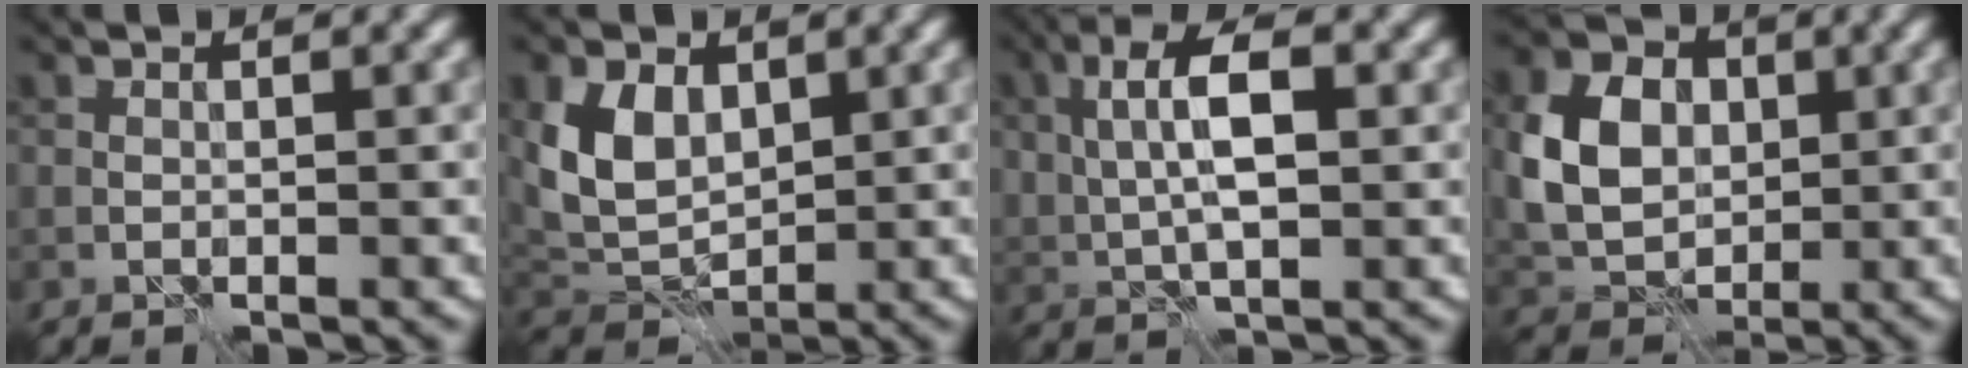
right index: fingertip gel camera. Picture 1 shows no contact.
{"total": 5.0, "force": [1.6, 3.6, 3.1], "torque": [-0.067, -0.004, 0.029]}
{"total": 5.9, "force": [1.1, 2.6, 5.1], "torque": [-0.098, 0.008, 0.019]}
{"total": 7.1, "force": [0.9, 5.5, 4.3], "torque": [-0.094, 0.007, 0.013]}